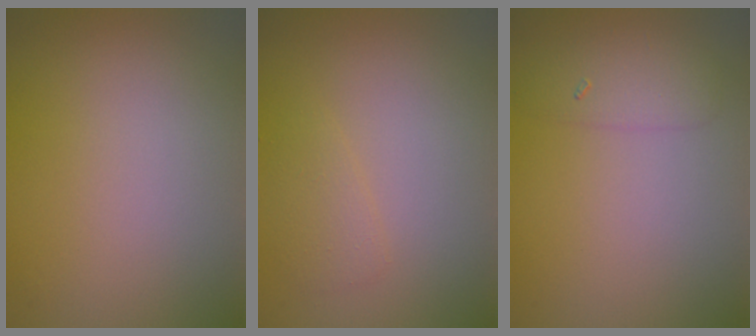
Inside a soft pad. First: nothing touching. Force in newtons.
{"total": 1.4, "press": 1.4, "slide": 0.1}
{"total": 1.8, "press": 1.8, "slide": 0.1}